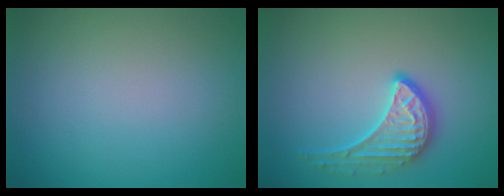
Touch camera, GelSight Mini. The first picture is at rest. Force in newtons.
{"total": 3.5, "press": 3.0, "slide": 1.8}